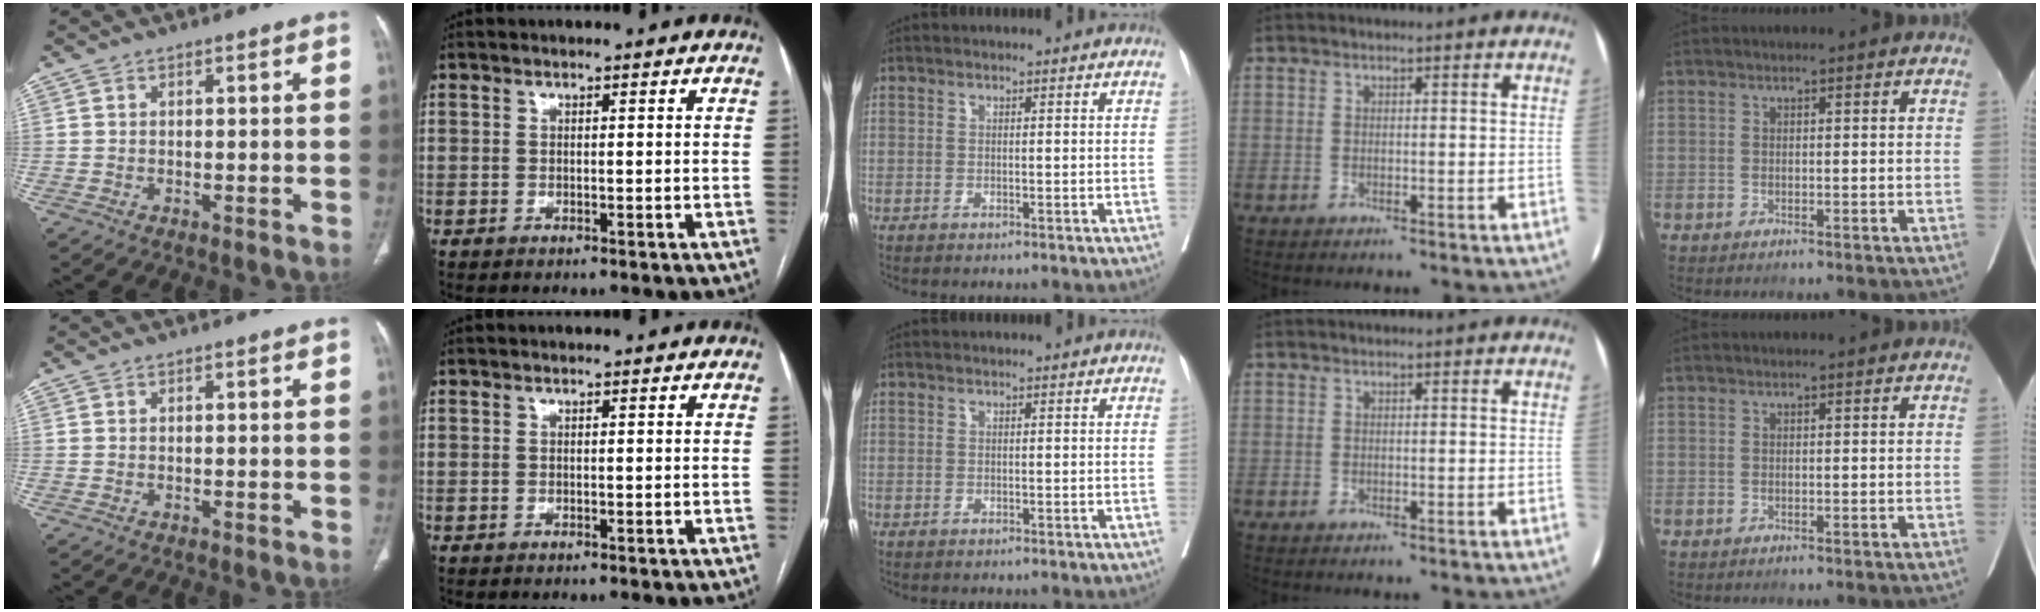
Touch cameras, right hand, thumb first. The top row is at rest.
{}